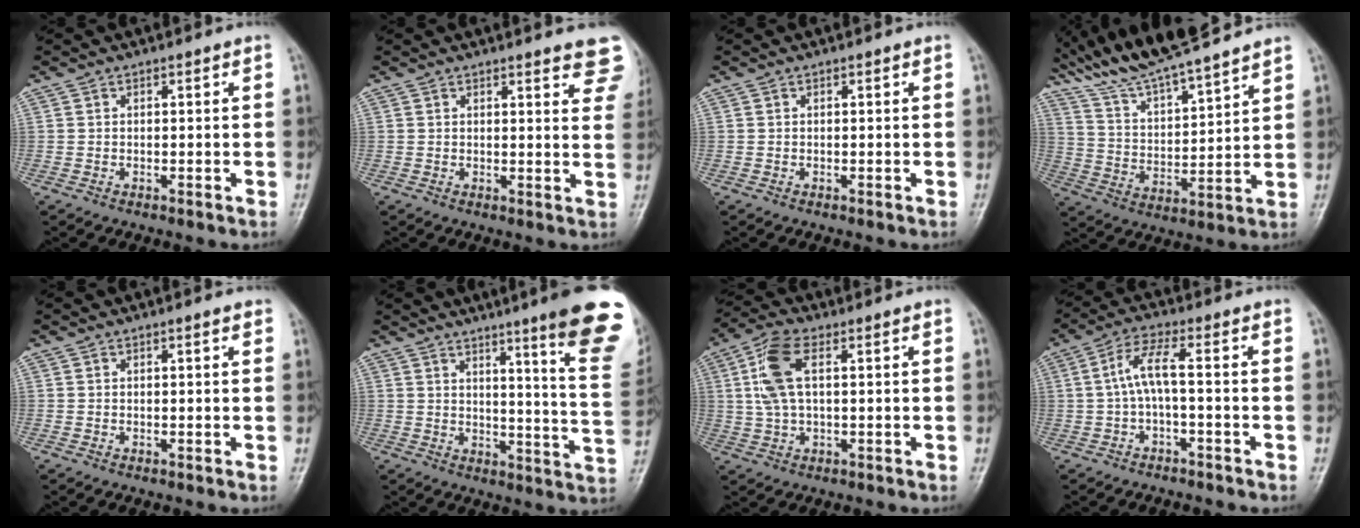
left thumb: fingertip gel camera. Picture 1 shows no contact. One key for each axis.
{"total": 9.6, "fx": 7.1, "fy": 2.6, "fz": 5.9, "tx": -0.039, "ty": -0.028, "tz": 0.065}
{"total": 0.0}
{"total": 16.6, "fx": 14.4, "fy": 2.0, "fz": 7.9, "tx": -0.129, "ty": -0.051, "tz": 0.267}
{"total": 1.0, "fx": 0.7, "fy": 0.2, "fz": 0.8, "tx": -0.010, "ty": 0.000, "tz": 0.005}
{"total": 19.5, "fx": 12.3, "fy": 1.3, "fz": 15.1, "tx": -0.168, "ty": -0.076, "tz": 0.149}
{"total": 8.3, "fx": 1.9, "fy": 3.8, "fz": 7.1, "tx": -0.161, "ty": 0.018, "tz": 0.036}
{"total": 5.4, "fx": -0.8, "fy": 0.9, "fz": 5.3, "tx": -0.120, "ty": 0.034, "tz": -0.017}